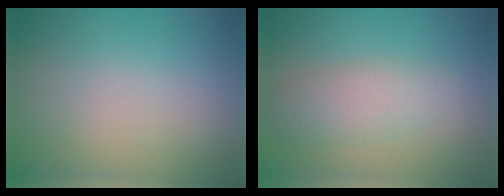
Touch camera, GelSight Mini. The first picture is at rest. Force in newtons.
{"total": 2.9, "press": 2.9, "slide": 0.1}